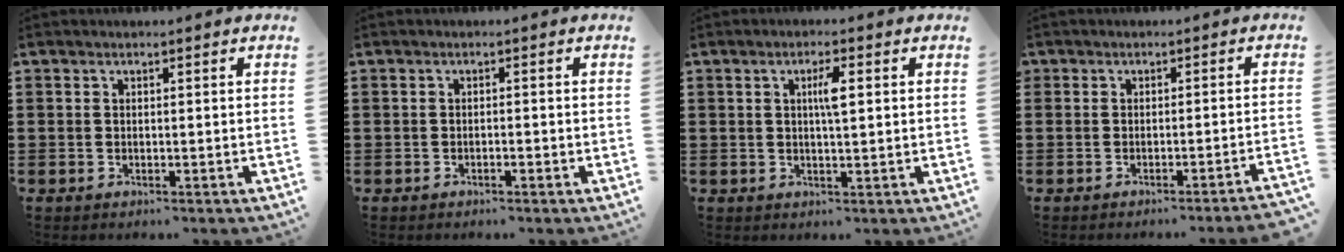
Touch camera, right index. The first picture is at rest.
{"total": 0.5, "force": [-0.4, 0.1, 0.3], "torque": [-0.007, 0.000, -0.008]}
{"total": 3.2, "force": [0.7, 0.6, 3.0], "torque": [-0.061, 0.005, 0.009]}
{"total": 1.5, "force": [-1.5, -0.3, 0.4], "torque": [-0.008, 0.000, -0.029]}